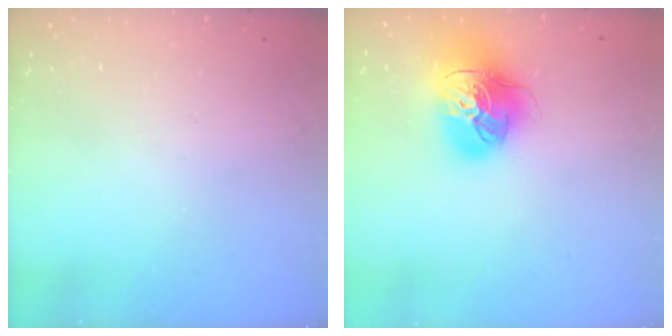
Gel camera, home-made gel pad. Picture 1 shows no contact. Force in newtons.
{"total": 19.5, "press": 19.4, "slide": 2.2}